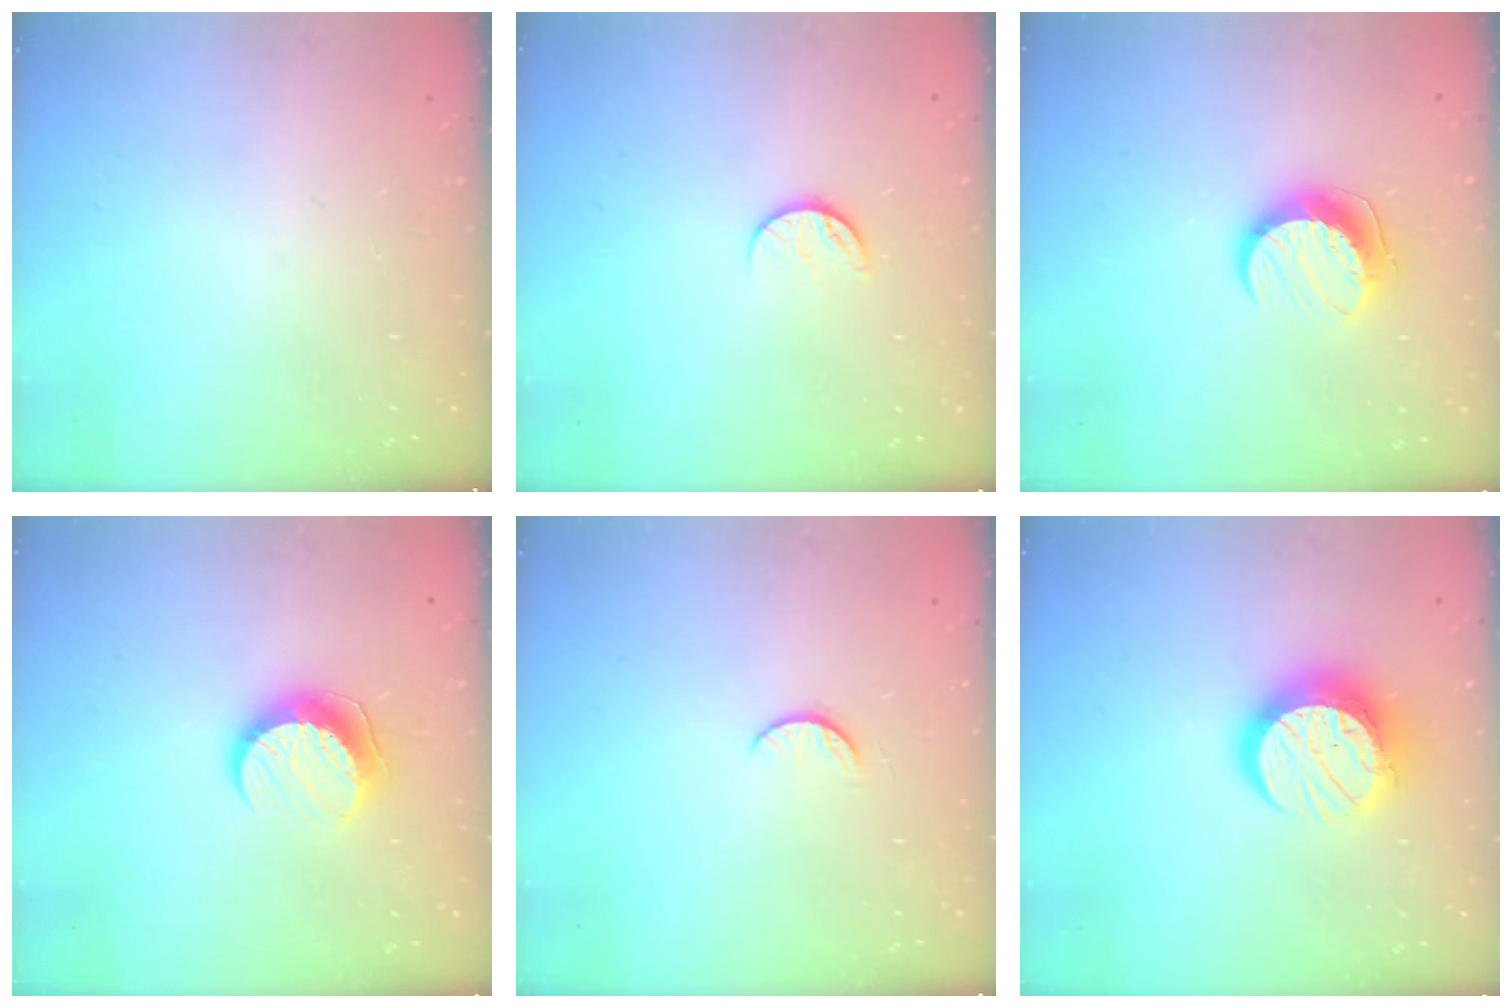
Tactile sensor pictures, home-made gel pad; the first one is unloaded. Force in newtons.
{"total": 7.2, "press": 7.1, "slide": 0.8}
{"total": 10.3, "press": 10.3, "slide": 0.2}
{"total": 9.9, "press": 9.9, "slide": 0.5}
{"total": 5.2, "press": 5.2, "slide": 0.6}
{"total": 14.3, "press": 14.2, "slide": 1.6}